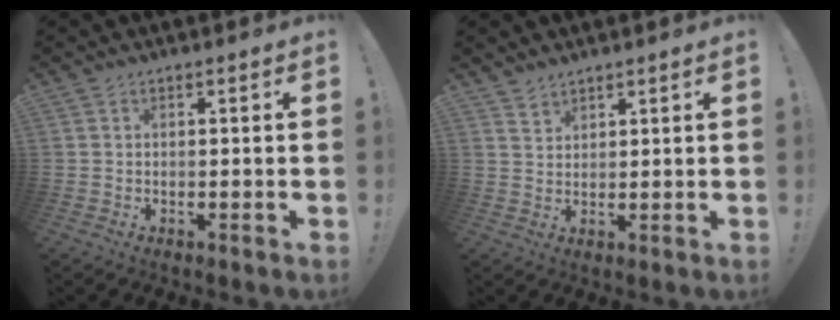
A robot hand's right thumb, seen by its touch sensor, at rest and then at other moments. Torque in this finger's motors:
{"motor_torque": [-0.05, -0.04, -0.08, 0.00, 0.10]}